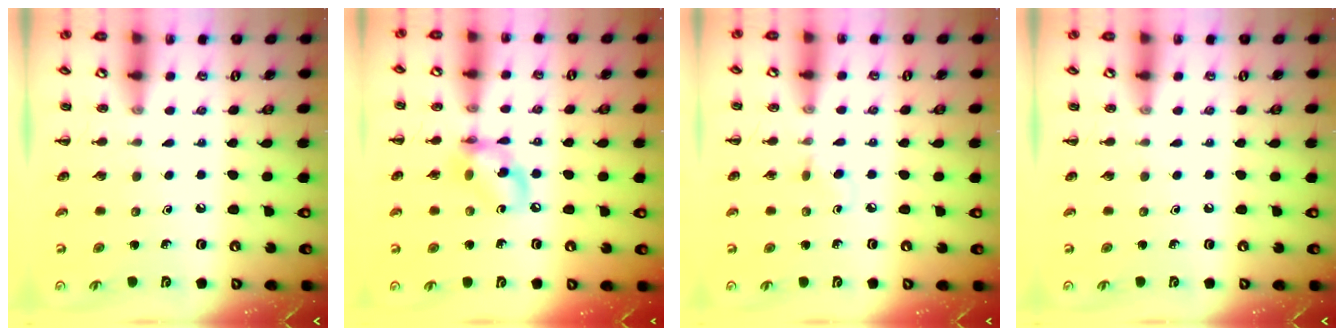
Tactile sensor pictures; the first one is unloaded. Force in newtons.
{"total": 9.6, "press": 9.4, "slide": 1.8}
{"total": 2.7, "press": 2.5, "slide": 0.9}
{"total": 0.0}